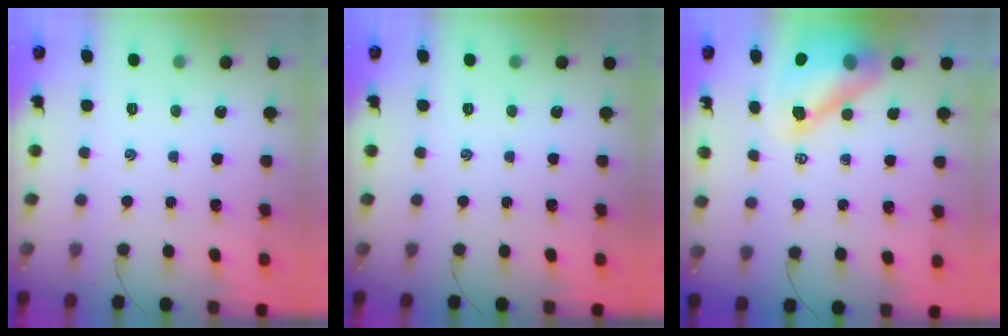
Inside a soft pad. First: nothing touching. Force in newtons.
{"total": 0.0}
{"total": 12.5, "press": 11.9, "slide": 4.0}